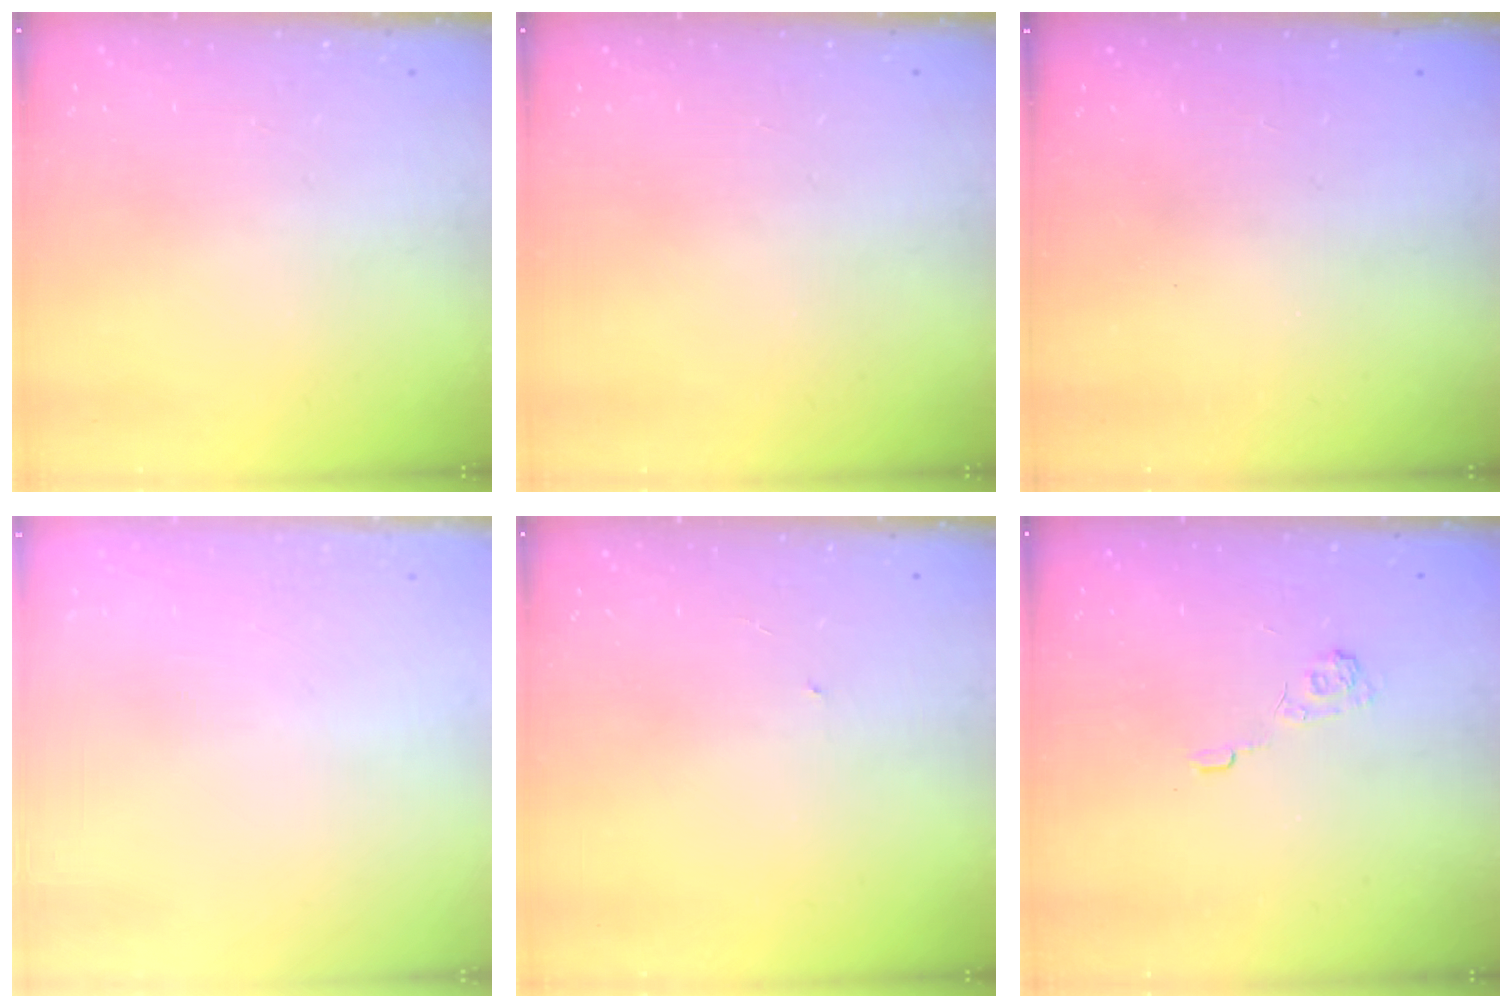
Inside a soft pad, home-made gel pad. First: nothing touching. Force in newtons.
{"total": 0.0}
{"total": 2.4, "press": 2.2, "slide": 0.8}
{"total": 2.7, "press": 2.6, "slide": 0.8}
{"total": 0.6, "press": 0.6, "slide": 0.1}
{"total": 3.7, "press": 3.4, "slide": 1.4}